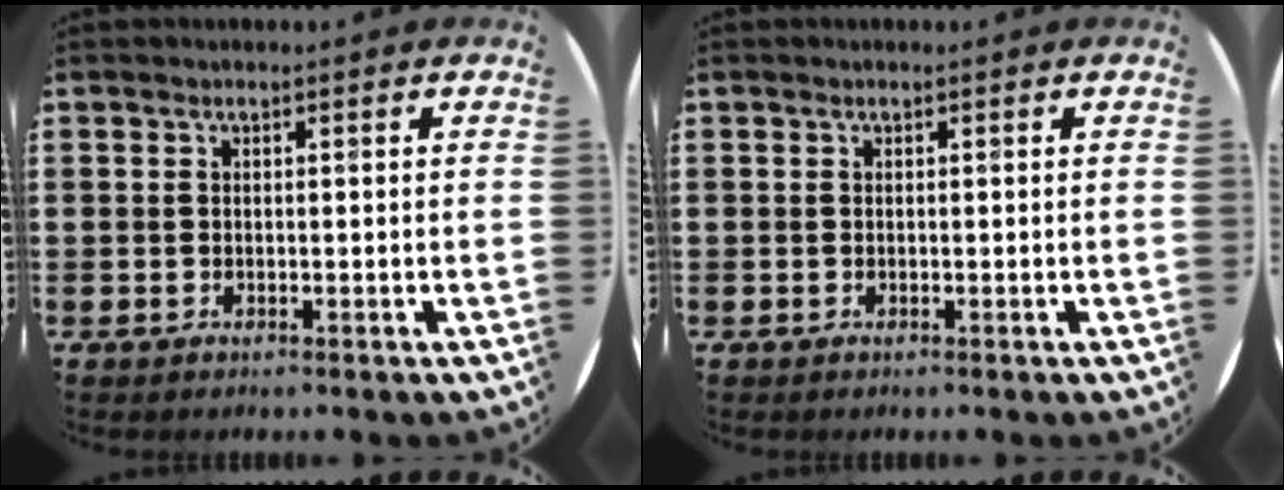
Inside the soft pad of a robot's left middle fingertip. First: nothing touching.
{"total": 0.0}